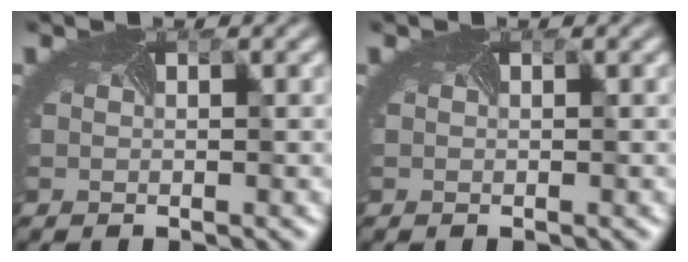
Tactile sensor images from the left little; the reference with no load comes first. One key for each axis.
{"total": 0.0}